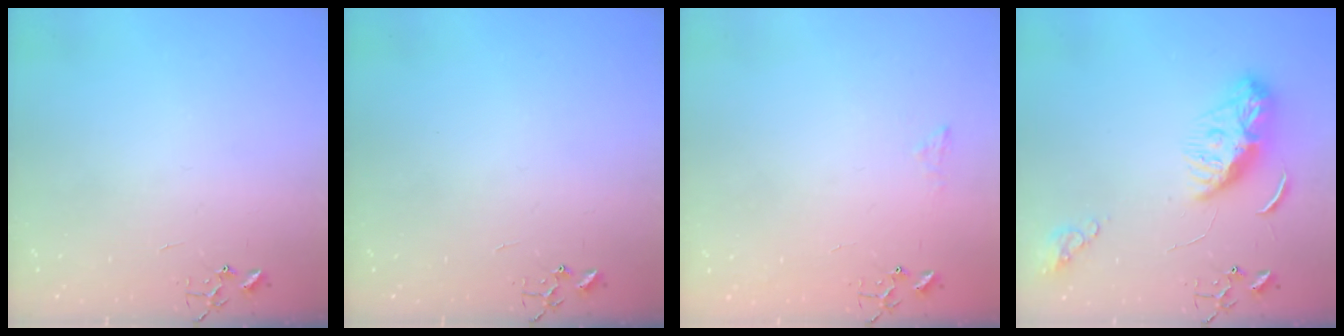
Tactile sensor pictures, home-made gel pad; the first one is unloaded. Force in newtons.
{"total": 0.0}
{"total": 5.9, "press": 5.9, "slide": 0.8}
{"total": 9.9, "press": 9.8, "slide": 1.1}